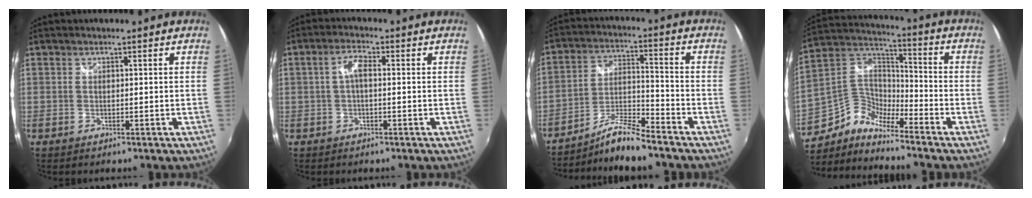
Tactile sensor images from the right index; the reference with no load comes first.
{"total": 3.1, "force": [0.0, 1.2, 2.9], "torque": [-0.057, 0.011, 0.000]}
{"total": 8.1, "force": [-7.5, -0.5, 3.1], "torque": [-0.069, 0.019, -0.143]}
{"total": 8.4, "force": [-6.0, 4.3, 4.1], "torque": [-0.103, 0.031, -0.135]}